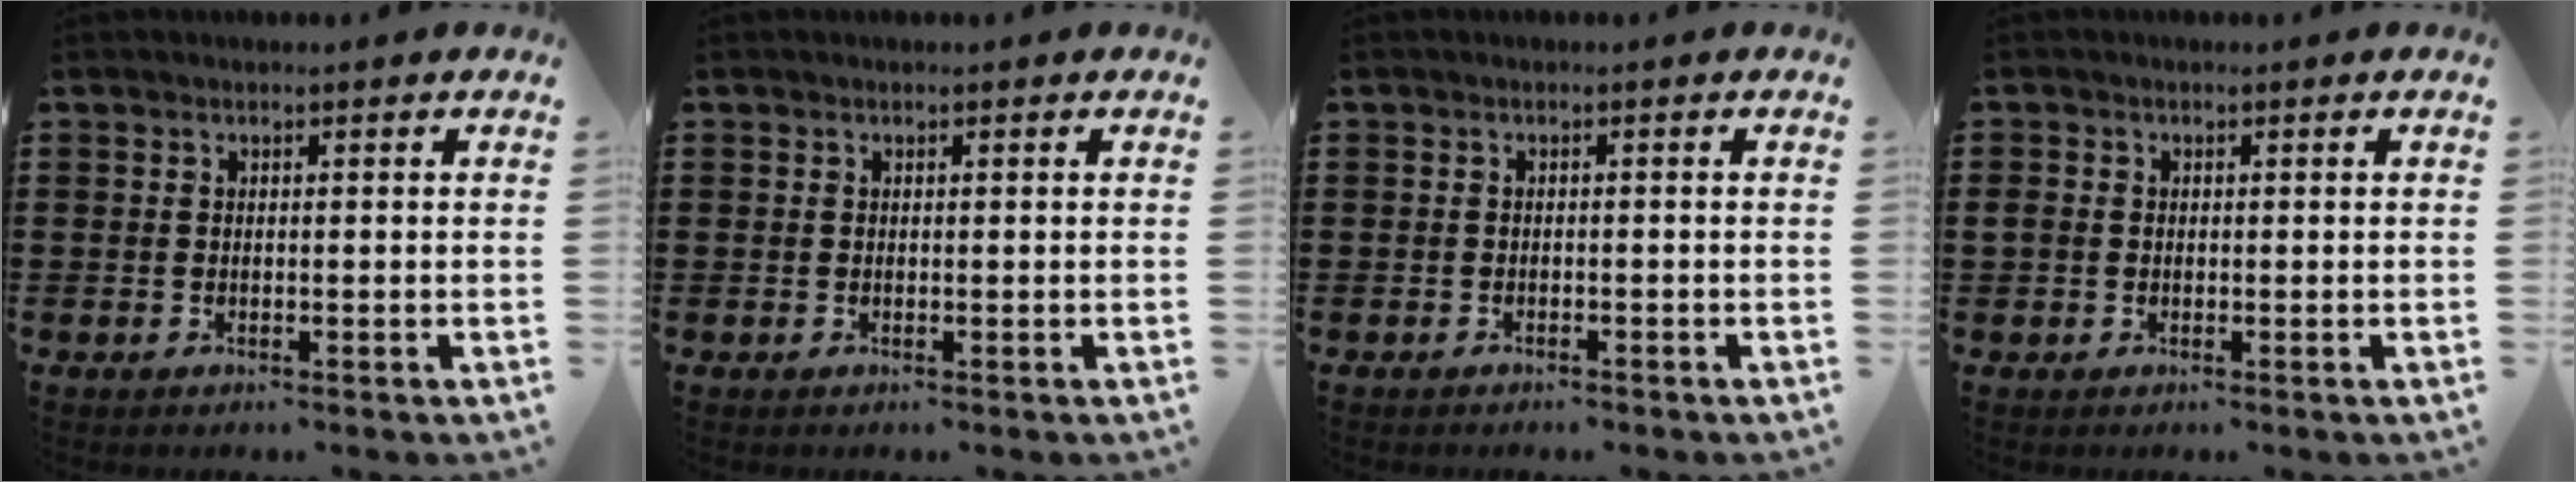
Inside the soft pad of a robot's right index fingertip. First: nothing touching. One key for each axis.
{"total": 0.0}
{"total": 0.7, "fx": -0.7, "fy": 0.2, "fz": 0.0, "tx": -0.002, "ty": 0.001, "tz": -0.016}
{"total": 1.1, "fx": -0.2, "fy": 1.0, "fz": 0.4, "tx": -0.017, "ty": 0.002, "tz": -0.006}